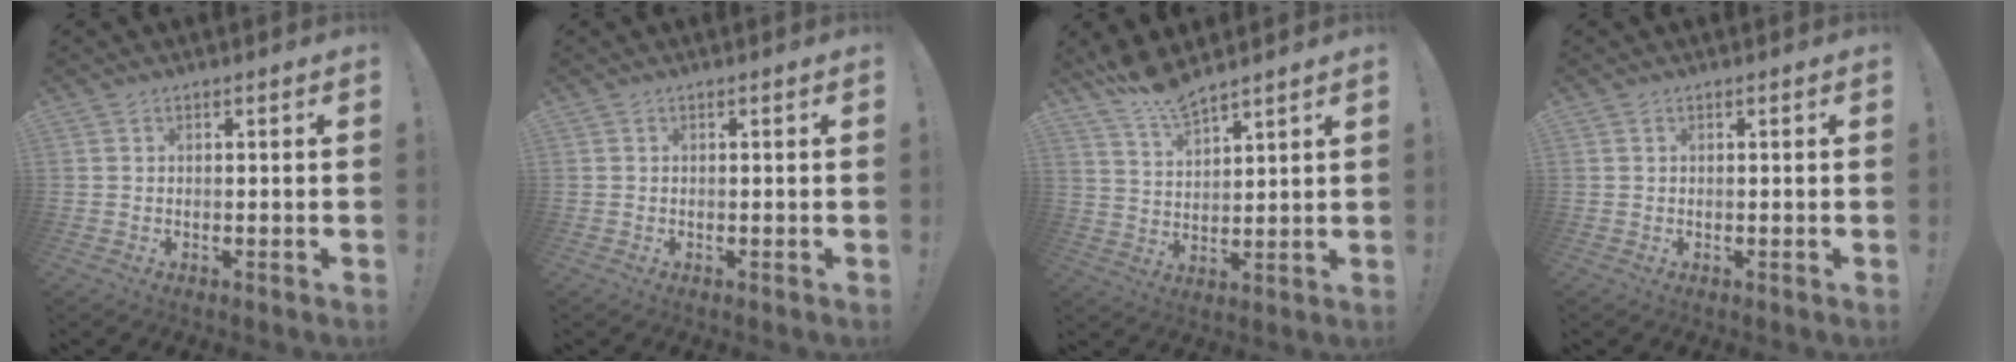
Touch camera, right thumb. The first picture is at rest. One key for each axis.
{"total": 0.0}
{"total": 8.2, "fx": 7.6, "fy": 1.2, "fz": 2.9, "tx": -0.066, "ty": -0.049, "tz": 0.140}
{"total": 0.0}